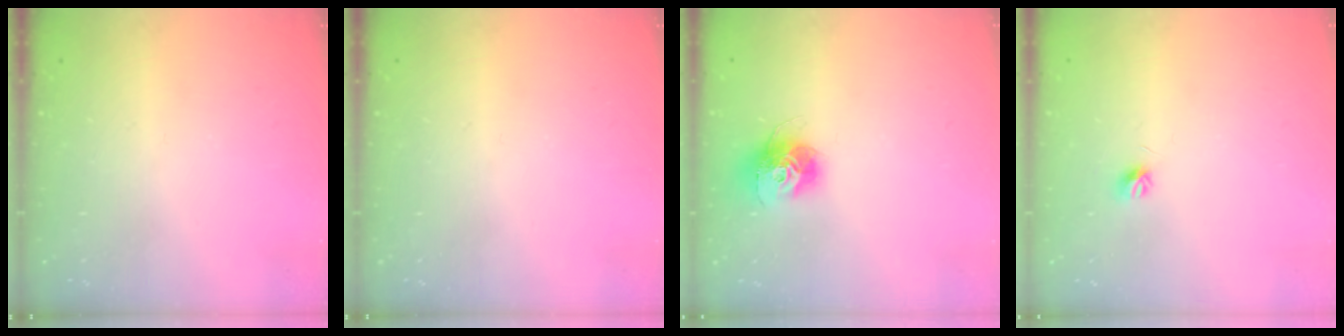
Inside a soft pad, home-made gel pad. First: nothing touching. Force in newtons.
{"total": 0.0}
{"total": 12.6, "press": 12.6, "slide": 1.1}
{"total": 4.1, "press": 4.0, "slide": 0.6}